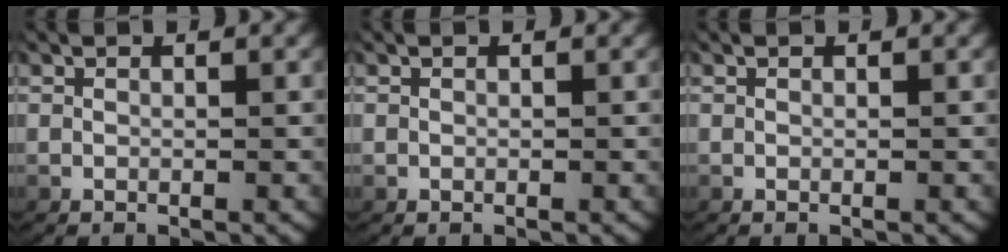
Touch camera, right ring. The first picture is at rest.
{"total": 0.0}
{"total": 0.0}